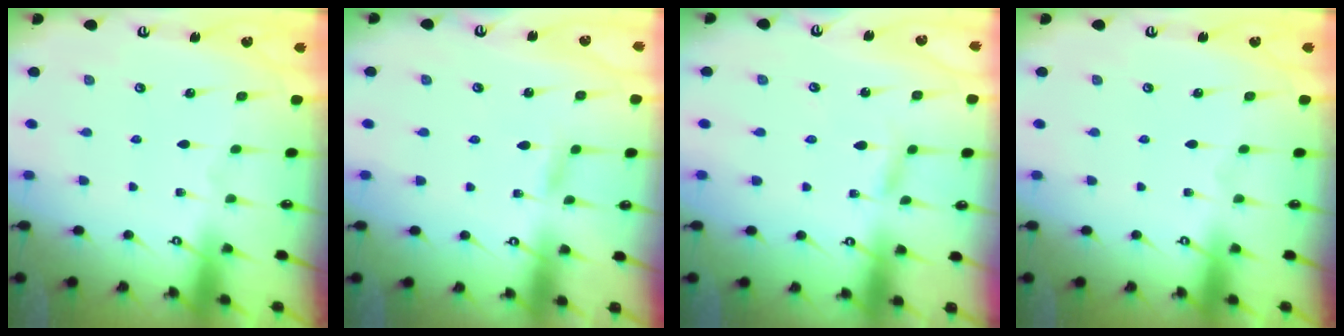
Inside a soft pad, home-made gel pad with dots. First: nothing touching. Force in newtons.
{"total": 3.2, "press": 3.2, "slide": 0.4}
{"total": 2.5, "press": 2.5, "slide": 0.2}
{"total": 0.0}